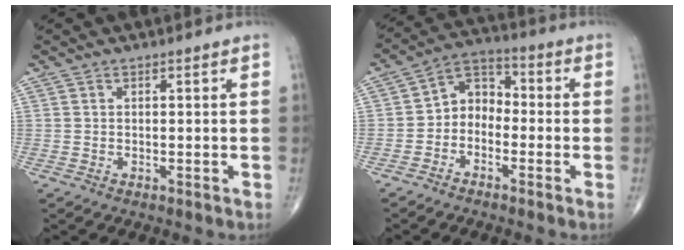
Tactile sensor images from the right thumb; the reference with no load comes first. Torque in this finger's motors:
{"motor_torque": [-0.66, 0.20, 0.14, -0.10, 0.01]}